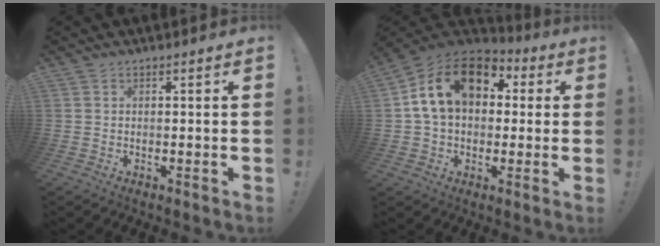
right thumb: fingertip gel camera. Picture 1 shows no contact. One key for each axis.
{"total": 18.3, "fx": 5.3, "fy": 12.5, "fz": 12.3, "tx": -0.202, "ty": 0.000, "tz": 0.094}